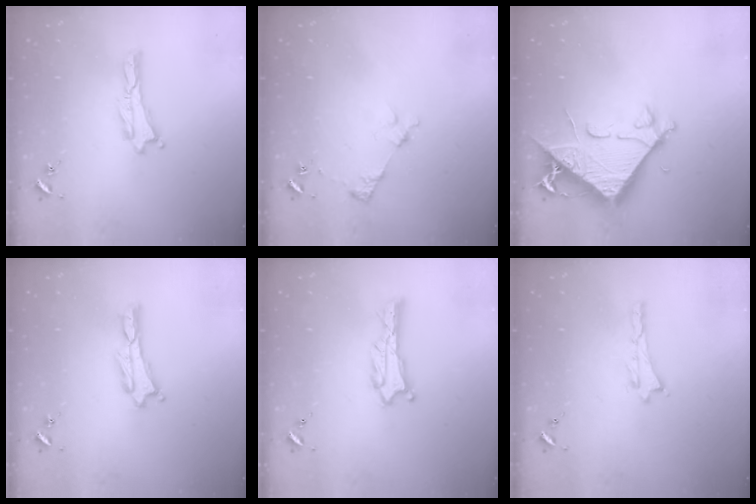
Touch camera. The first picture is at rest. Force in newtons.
{"total": 2.9, "press": 2.9, "slide": 0.4}
{"total": 8.7, "press": 8.6, "slide": 1.1}
{"total": 0.0}
{"total": 0.7, "press": 0.7, "slide": 0.1}
{"total": 0.0}